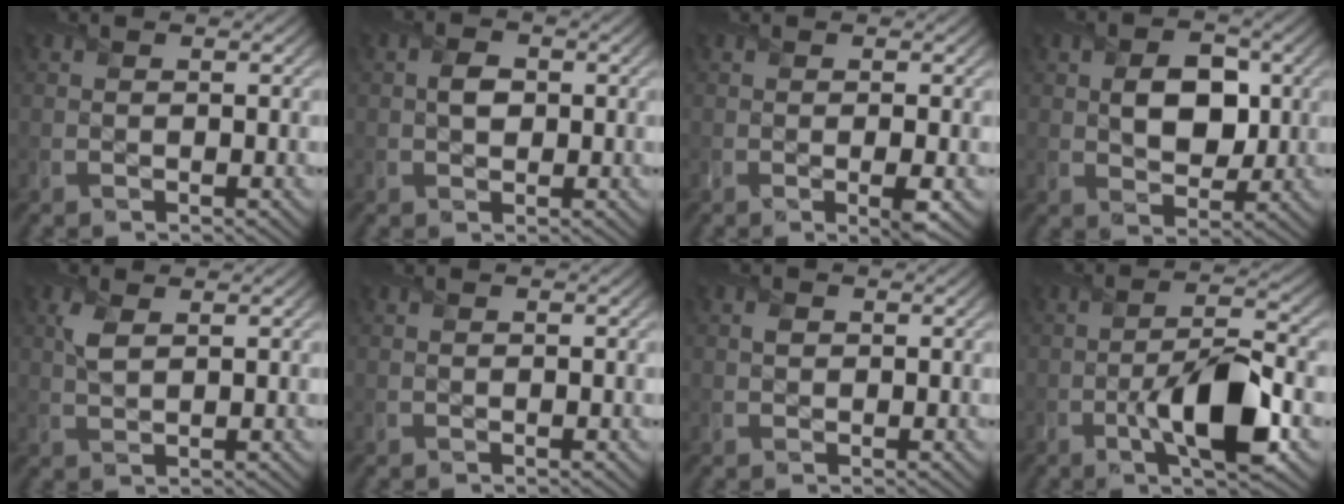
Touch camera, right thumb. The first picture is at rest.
{"total": 2.2, "force": [0.1, 1.6, 1.4], "torque": [-0.033, 0.000, -0.002]}
{"total": 1.8, "force": [-0.4, 0.3, 1.8], "torque": [-0.033, -0.004, -0.009]}
{"total": 6.2, "force": [0.7, 4.3, 4.4], "torque": [-0.077, -0.004, 0.004]}
{"total": 2.5, "force": [1.1, 1.1, 2.0], "torque": [-0.054, 0.005, 0.024]}
{"total": 0.0}
{"total": 0.7, "force": [0.1, 0.7, 0.3], "torque": [-0.008, -0.002, 0.001]}
{"total": 9.7, "force": [-3.4, 3.2, 8.5], "torque": [-0.143, 0.001, -0.065]}